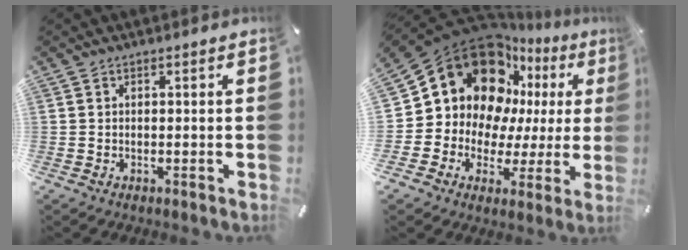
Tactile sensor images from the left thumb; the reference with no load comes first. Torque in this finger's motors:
{"motor_torque": [1.40, 2.22, 1.75, 0.50, 0.36]}